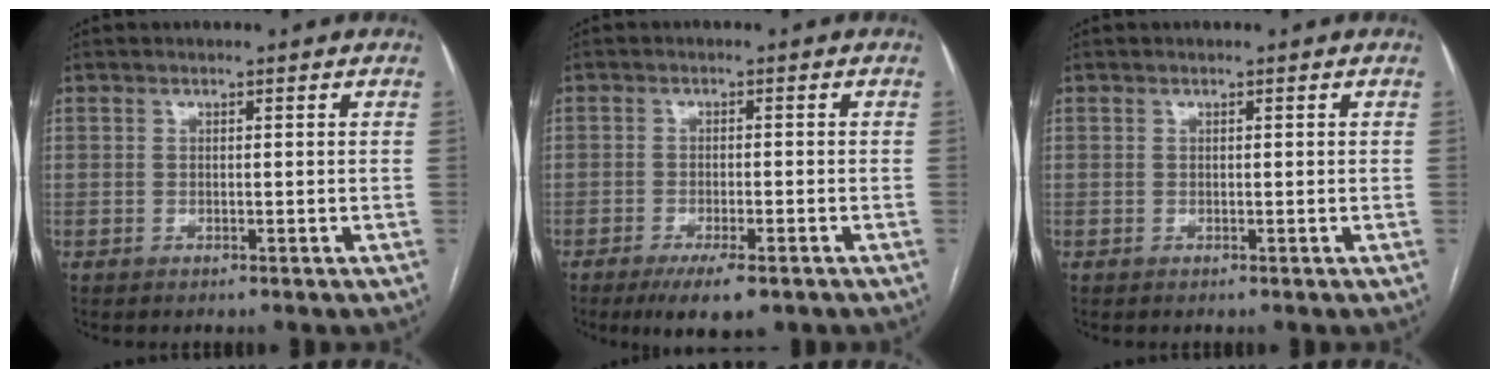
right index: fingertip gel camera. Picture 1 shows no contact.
{"total": 6.0, "force": [-3.9, 1.5, 4.3], "torque": [-0.068, -0.011, -0.057]}
{"total": 0.0}